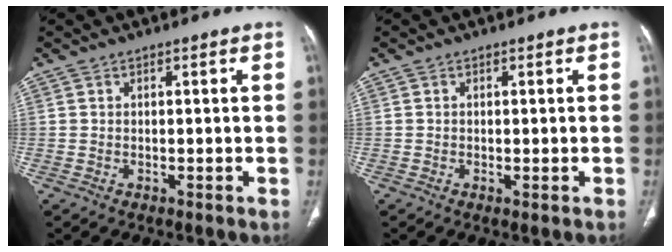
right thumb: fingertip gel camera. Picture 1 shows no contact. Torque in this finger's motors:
{"motor_torque": [-0.29, 0.18, -0.22, -0.23, -0.06]}